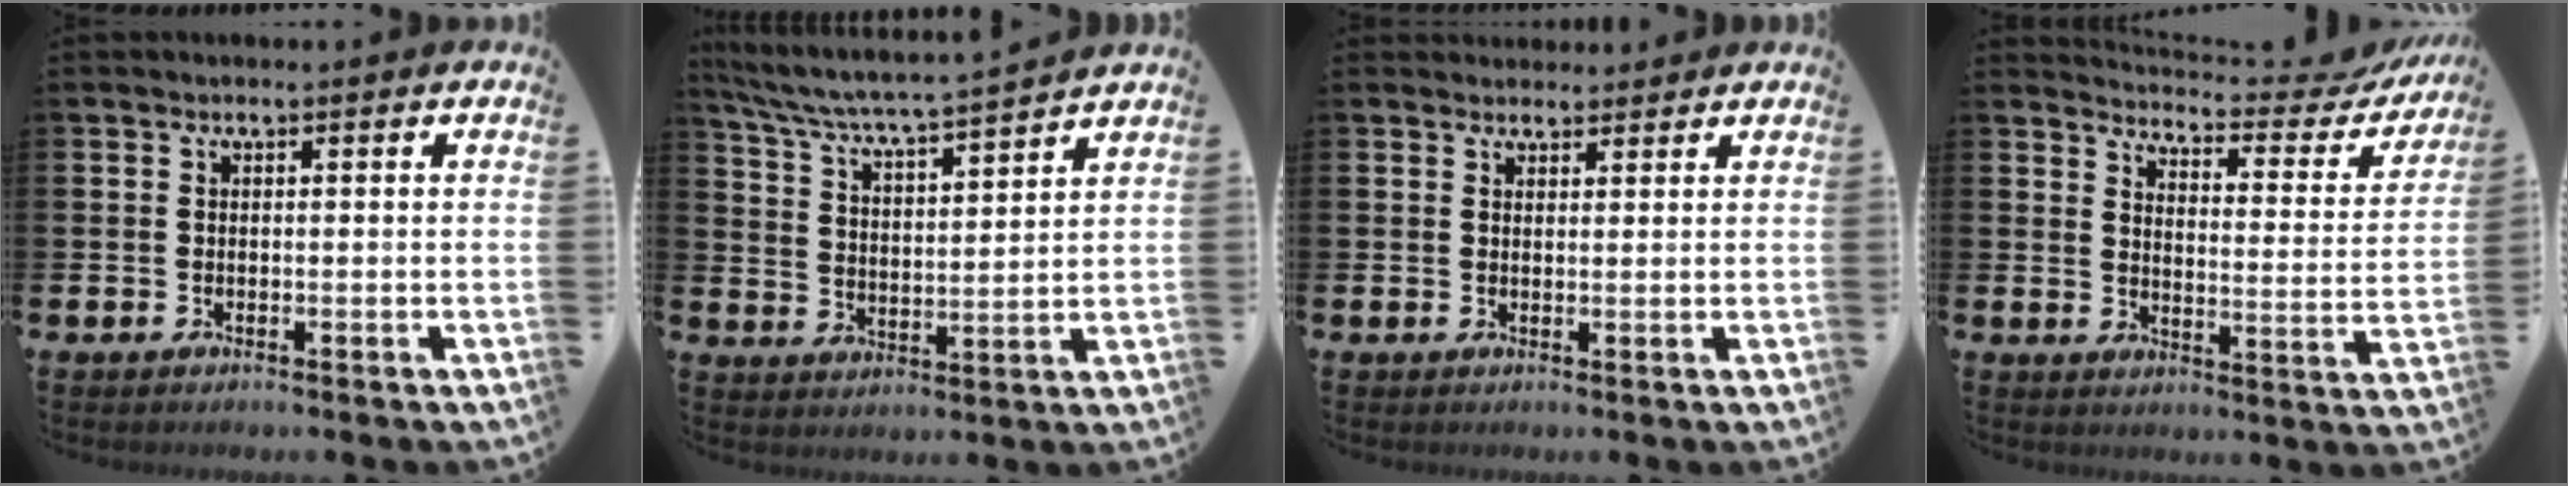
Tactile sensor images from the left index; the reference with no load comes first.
{"total": 5.6, "force": [5.3, -0.1, 1.8], "torque": [-0.063, -0.046, 0.087]}
{"total": 2.4, "force": [2.3, 0.8, -0.1], "torque": [0.006, -0.009, 0.040]}
{"total": 4.8, "force": [4.5, 0.6, 1.6], "torque": [-0.042, -0.040, 0.067]}